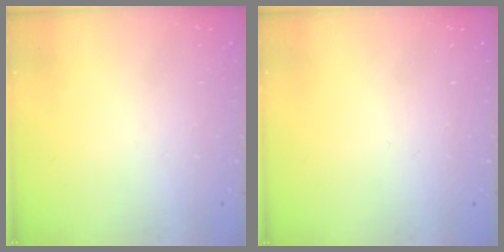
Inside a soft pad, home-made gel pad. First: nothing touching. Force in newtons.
{"total": 0.0}